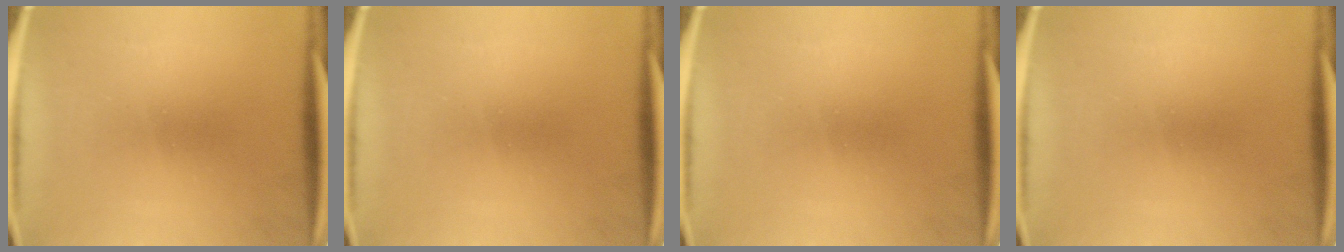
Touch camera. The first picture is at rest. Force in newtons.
{"total": 0.0}
{"total": 0.0}
{"total": 0.0}